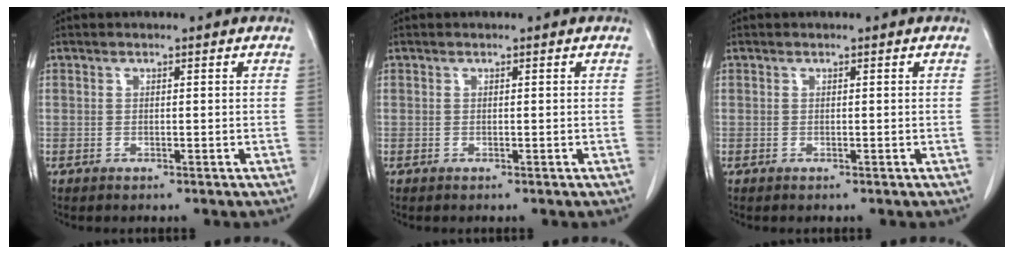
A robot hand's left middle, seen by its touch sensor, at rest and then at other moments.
{"total": 0.0}
{"total": 0.0}